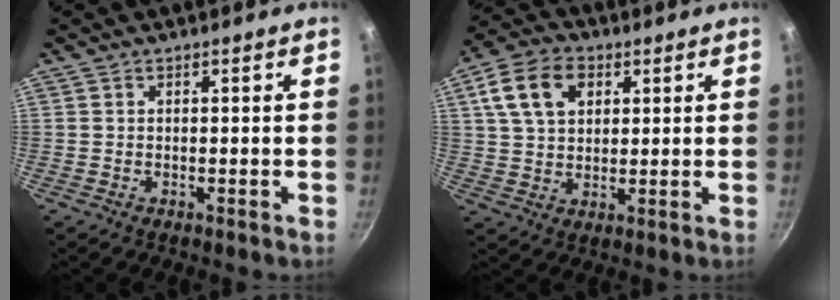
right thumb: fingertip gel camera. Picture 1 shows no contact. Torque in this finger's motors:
{"motor_torque": [-1.06, 1.37, 0.31, -0.21, 0.25]}